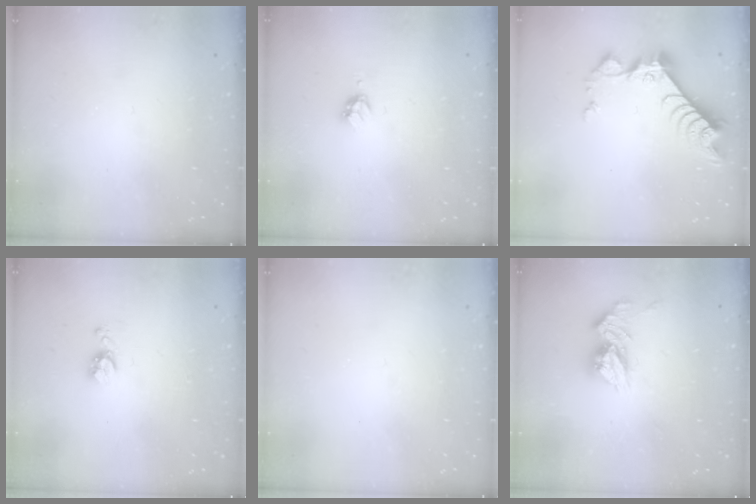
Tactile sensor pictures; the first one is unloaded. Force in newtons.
{"total": 2.9, "press": 2.8, "slide": 0.4}
{"total": 9.3, "press": 9.3, "slide": 0.7}
{"total": 5.2, "press": 5.1, "slide": 0.6}
{"total": 0.0}
{"total": 11.5, "press": 11.4, "slide": 1.1}